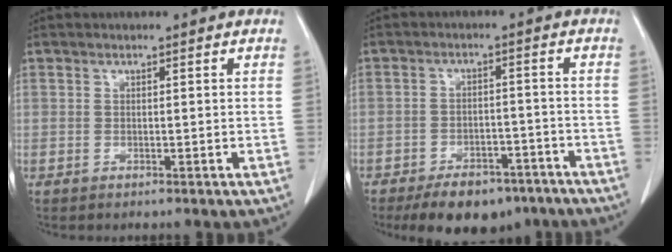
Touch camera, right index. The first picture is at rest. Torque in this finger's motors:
{"motor_torque": [0.68, -0.73, 0.46, 0.07]}